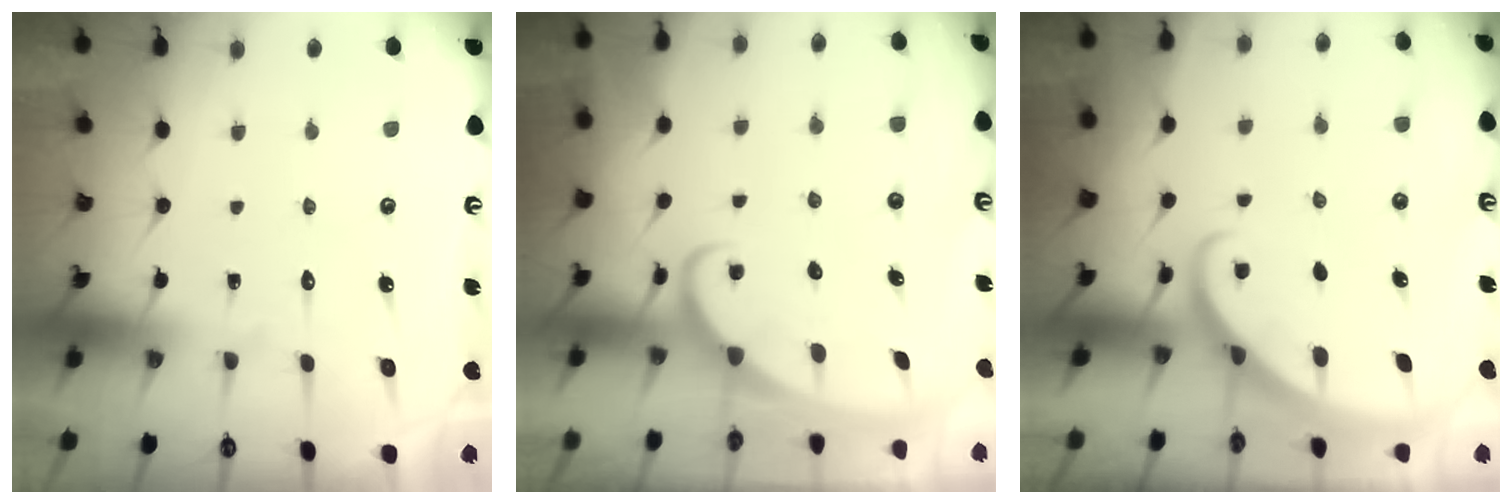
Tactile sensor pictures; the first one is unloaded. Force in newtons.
{"total": 2.6, "press": 2.6, "slide": 0.3}
{"total": 2.7, "press": 2.7, "slide": 0.2}